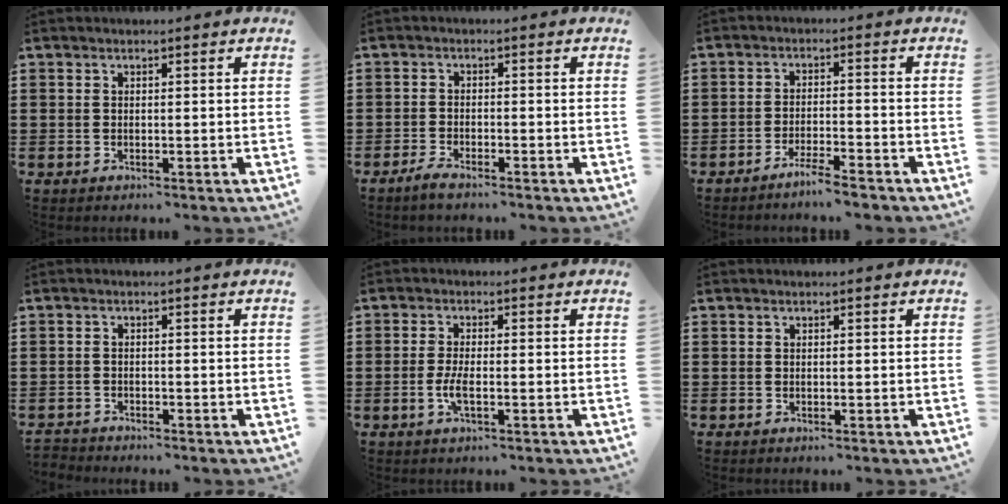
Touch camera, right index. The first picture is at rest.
{"total": 2.0, "force": [-1.9, 0.3, 0.7], "torque": [-0.029, -0.001, -0.042]}
{"total": 3.7, "force": [-3.4, -0.1, 1.4], "torque": [-0.032, -0.002, -0.067]}
{"total": 1.7, "force": [-1.7, 0.1, -0.3], "torque": [-0.001, 0.003, -0.037]}
{"total": 3.1, "force": [-1.1, 0.7, 2.9], "torque": [-0.064, -0.005, -0.024]}
{"total": 0.0}